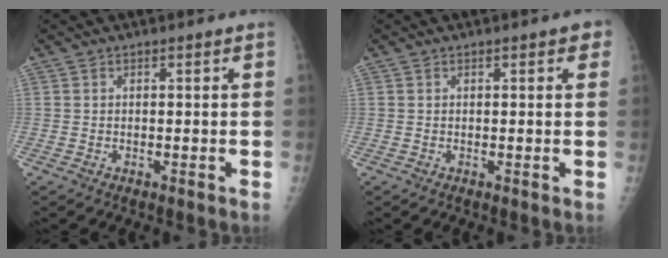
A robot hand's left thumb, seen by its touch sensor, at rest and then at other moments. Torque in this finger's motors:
{"motor_torque": [0.30, 0.15, 0.03, -0.20, 0.00]}